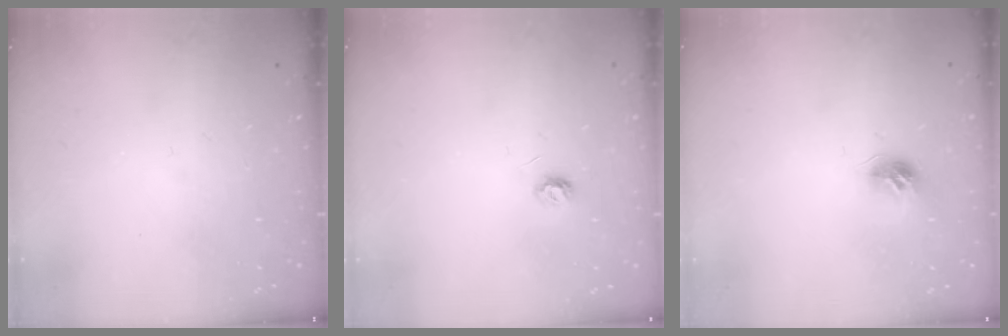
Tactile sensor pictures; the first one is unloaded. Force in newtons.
{"total": 4.3, "press": 4.3, "slide": 0.5}
{"total": 7.8, "press": 7.8, "slide": 0.4}